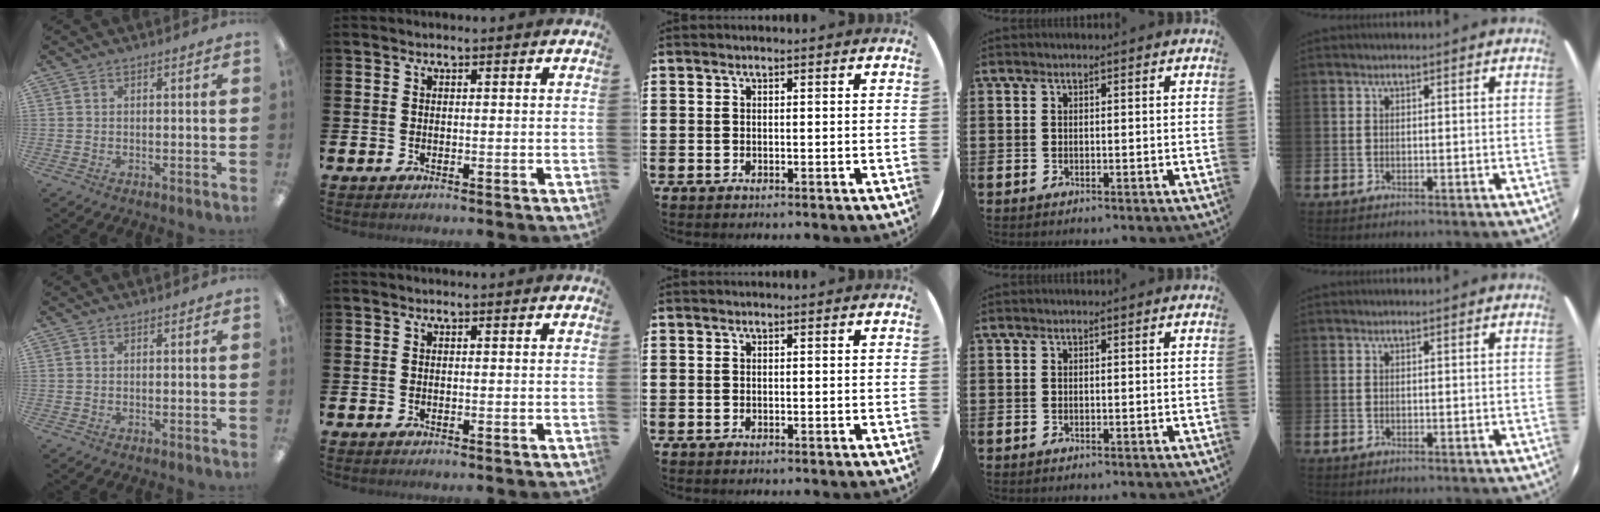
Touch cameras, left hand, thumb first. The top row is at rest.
{}